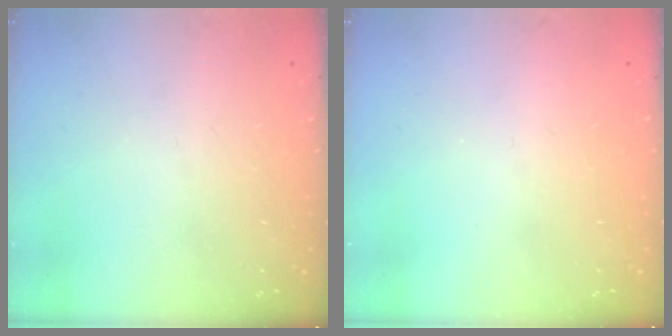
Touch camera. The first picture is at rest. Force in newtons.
{"total": 0.0}